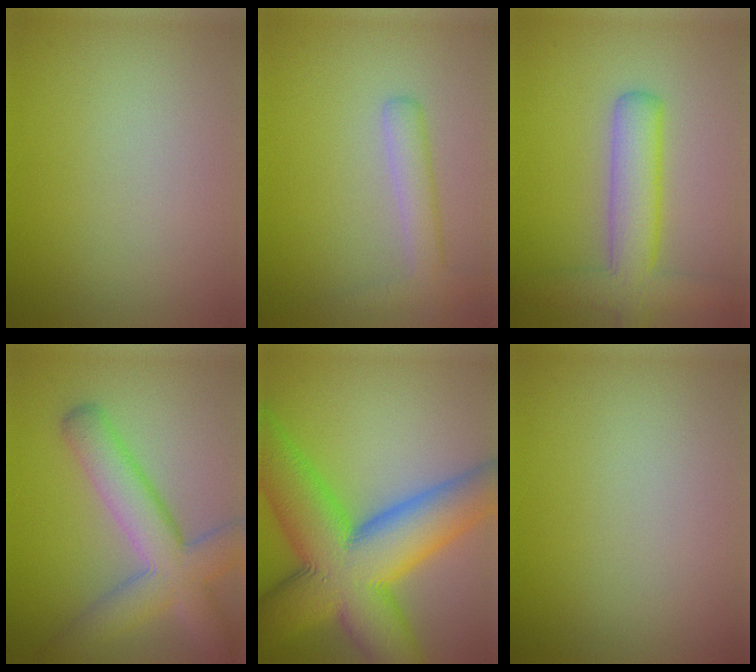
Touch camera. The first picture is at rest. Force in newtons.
{"total": 2.8, "press": 2.8, "slide": 0.1}
{"total": 5.8, "press": 5.8, "slide": 0.3}
{"total": 7.3, "press": 7.3, "slide": 0.5}
{"total": 15.4, "press": 15.4, "slide": 0.6}
{"total": 0.0}